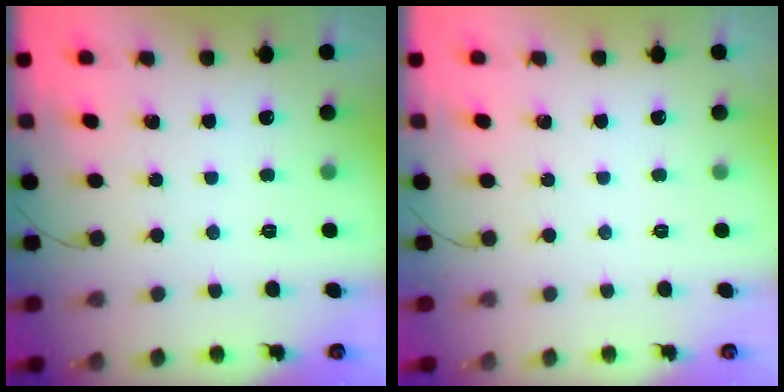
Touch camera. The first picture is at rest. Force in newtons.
{"total": 0.0}